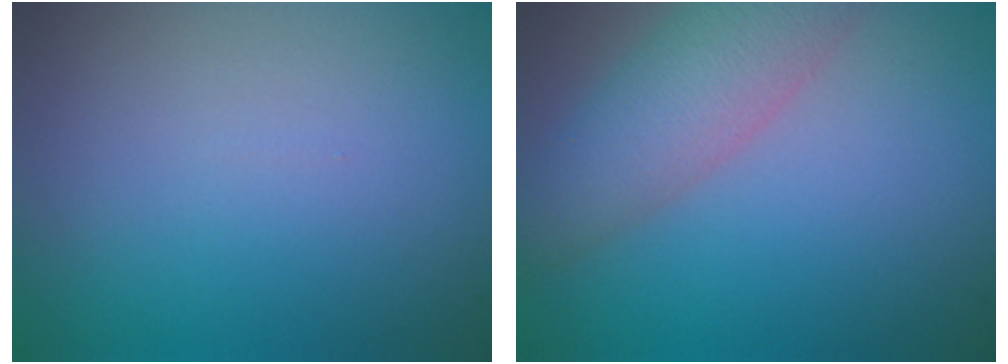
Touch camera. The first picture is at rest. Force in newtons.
{"total": 5.2, "press": 5.2, "slide": 0.1}